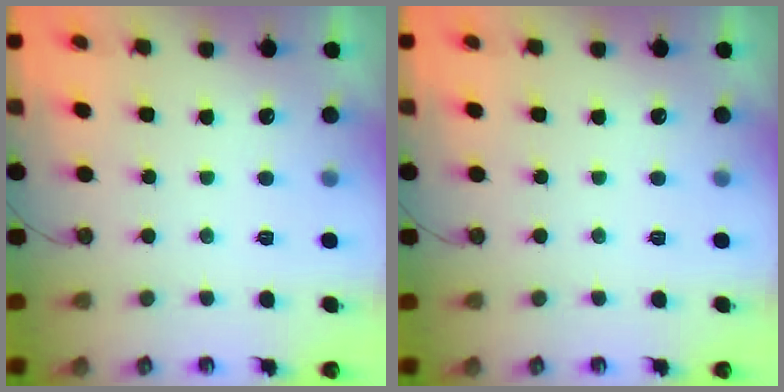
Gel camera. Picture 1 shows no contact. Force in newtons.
{"total": 0.0}